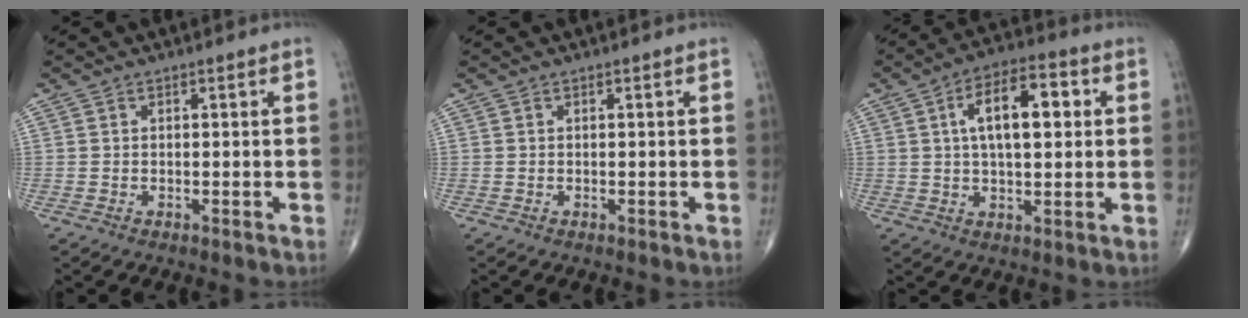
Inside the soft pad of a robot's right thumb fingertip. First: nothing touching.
{"total": 0.0}
{"total": 12.4, "force": [2.6, 5.7, 10.7], "torque": [-0.162, 0.015, 0.037]}